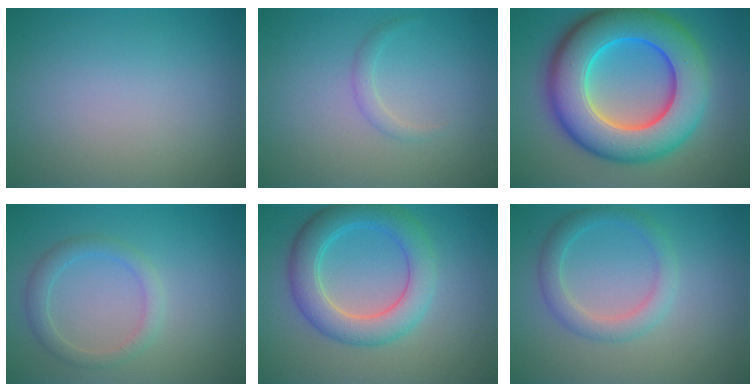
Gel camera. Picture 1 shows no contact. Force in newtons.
{"total": 1.0, "press": 1.0, "slide": 0.1}
{"total": 12.8, "press": 12.8, "slide": 0.3}
{"total": 2.2, "press": 2.2, "slide": 0.1}
{"total": 5.6, "press": 5.6, "slide": 0.2}
{"total": 2.9, "press": 2.9, "slide": 0.1}